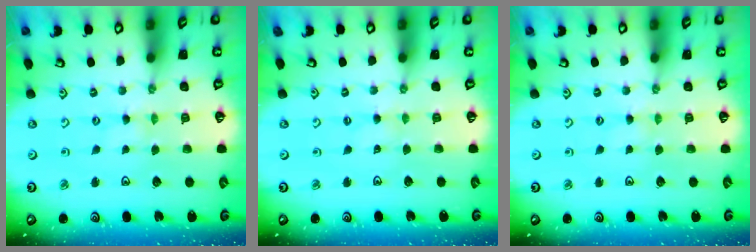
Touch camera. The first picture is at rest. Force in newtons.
{"total": 0.0}
{"total": 1.2, "press": 1.2, "slide": 0.2}